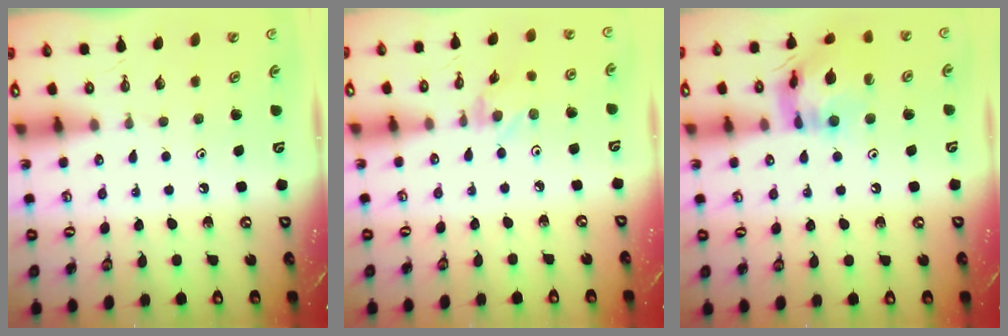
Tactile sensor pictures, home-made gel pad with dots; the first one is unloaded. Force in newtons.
{"total": 0.6, "press": 0.6, "slide": 0.2}
{"total": 13.7, "press": 13.6, "slide": 1.4}